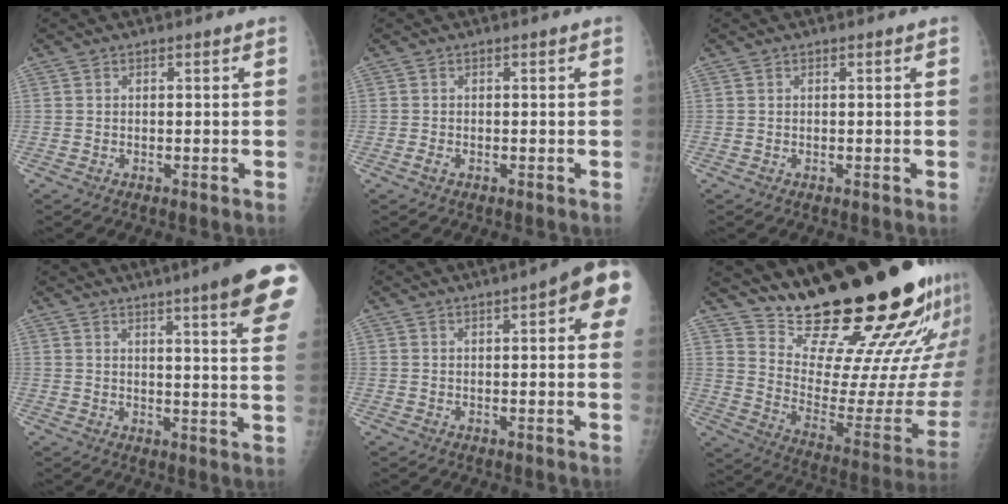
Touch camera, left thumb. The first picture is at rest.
{"total": 1.0, "force": [-0.4, 0.5, 0.8], "torque": [-0.021, 0.010, -0.004]}
{"total": 0.0}
{"total": 15.9, "force": [10.0, 1.2, 12.3], "torque": [-0.138, -0.037, 0.111]}
{"total": 10.2, "force": [4.1, 2.7, 8.9], "torque": [-0.084, -0.001, 0.039]}
{"total": 28.8, "force": [22.8, 6.7, 16.2], "torque": [-0.220, -0.166, 0.326]}